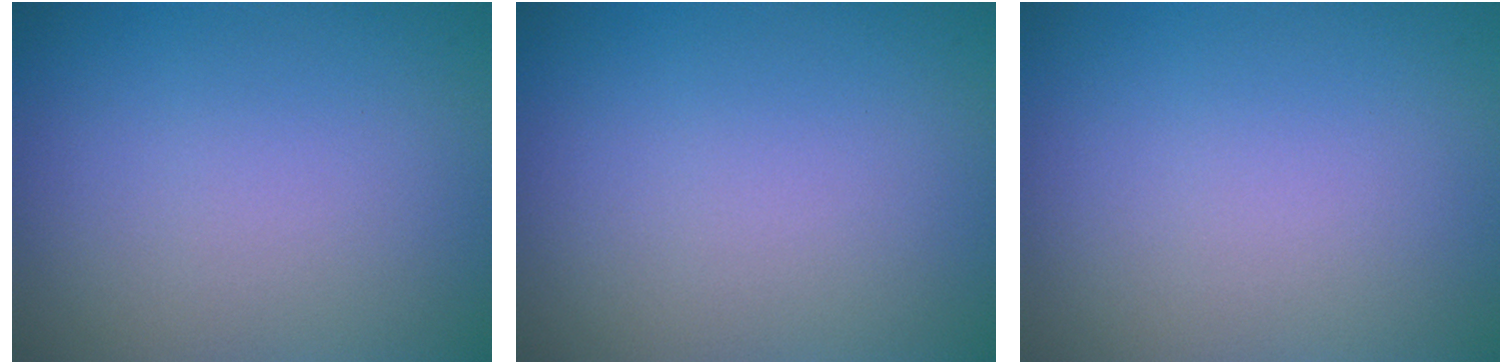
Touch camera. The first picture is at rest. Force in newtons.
{"total": 0.0}
{"total": 0.0}